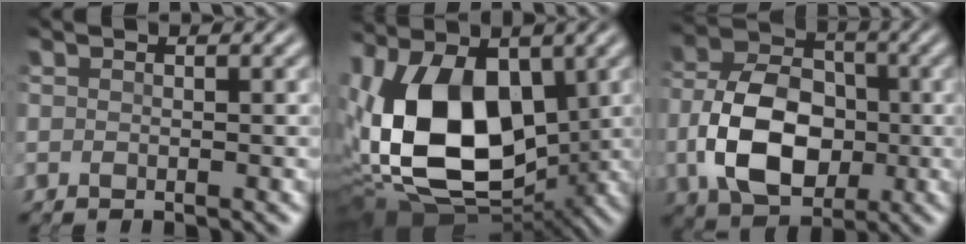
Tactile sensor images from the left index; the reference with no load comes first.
{"total": 15.7, "force": [-0.5, 8.9, 12.9], "torque": [-0.248, -0.015, -0.018]}
{"total": 9.4, "force": [-1.7, 6.3, 6.7], "torque": [-0.141, 0.005, -0.032]}